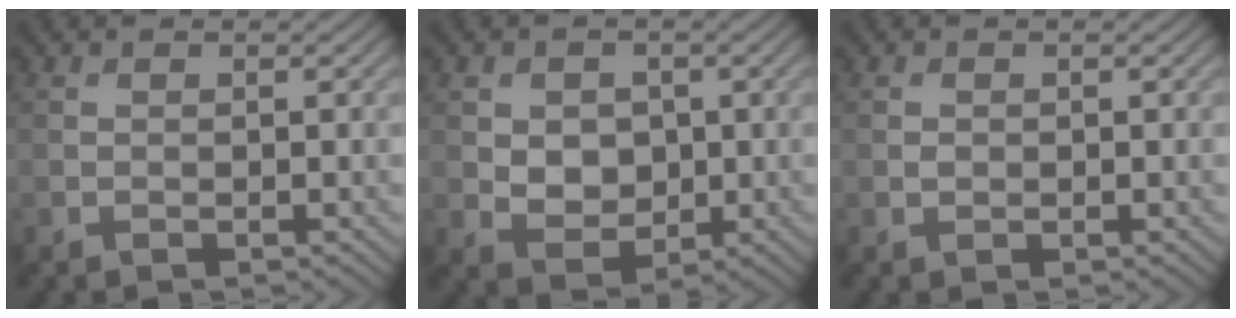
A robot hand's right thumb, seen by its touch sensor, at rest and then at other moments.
{"total": 4.3, "force": [0.4, 3.5, 2.4], "torque": [-0.056, -0.007, 0.004]}
{"total": 0.5, "force": [0.0, 0.5, 0.3], "torque": [-0.002, -0.005, -0.002]}